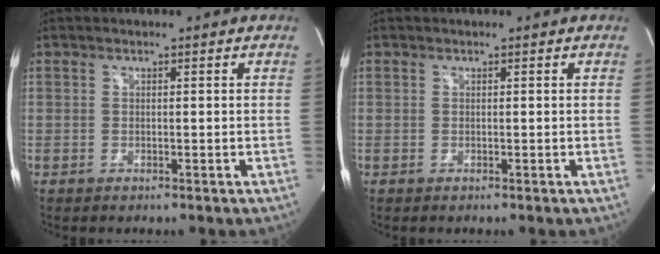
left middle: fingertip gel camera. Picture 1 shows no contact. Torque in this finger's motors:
{"motor_torque": [-0.11, 0.16, -0.03, -0.01]}